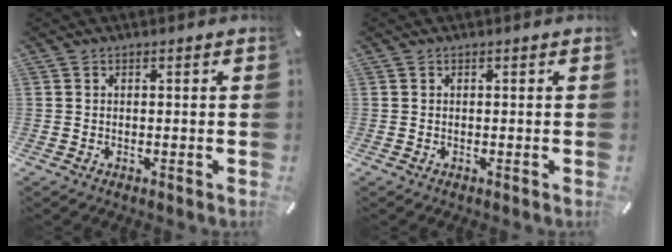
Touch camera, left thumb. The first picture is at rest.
{"total": 0.0}